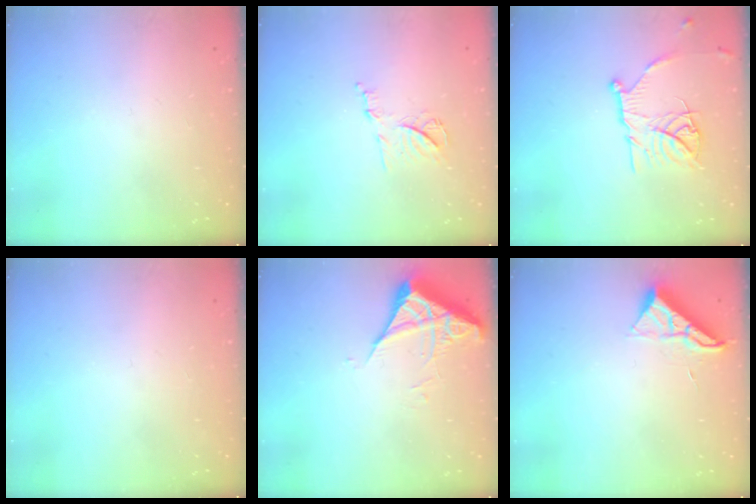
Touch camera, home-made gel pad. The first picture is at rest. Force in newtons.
{"total": 9.1, "press": 9.1, "slide": 0.5}
{"total": 14.2, "press": 14.2, "slide": 1.2}
{"total": 0.0}
{"total": 5.4, "press": 5.3, "slide": 0.6}
{"total": 7.3, "press": 7.2, "slide": 0.5}